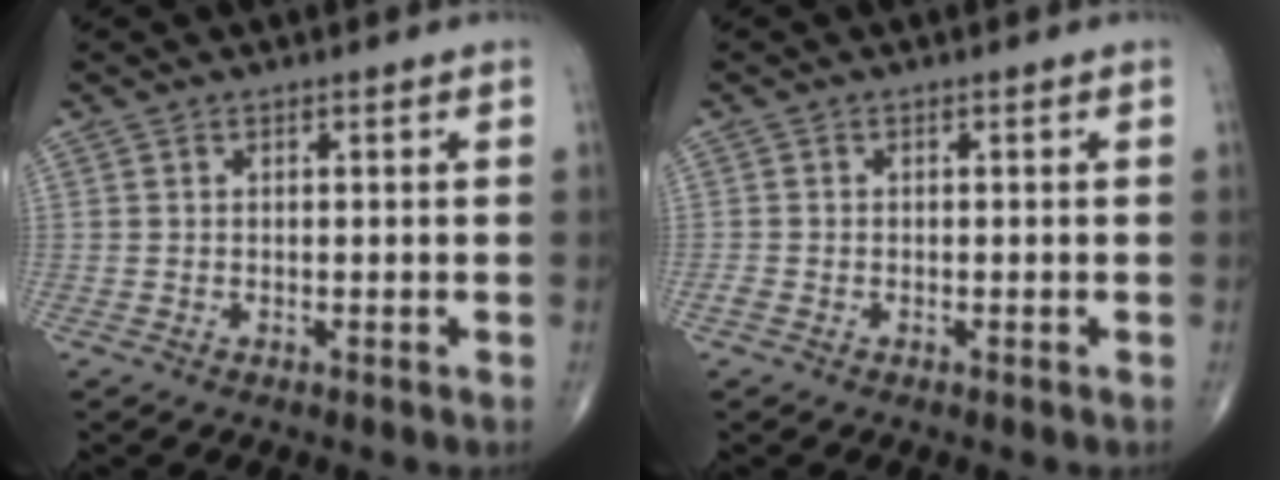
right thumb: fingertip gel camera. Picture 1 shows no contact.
{"total": 0.9, "force": [-0.5, 0.6, 0.5], "torque": [-0.016, -0.002, -0.013]}